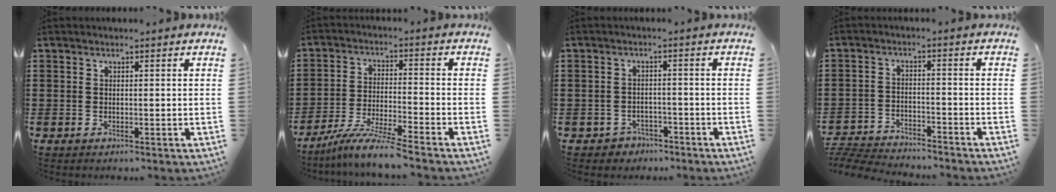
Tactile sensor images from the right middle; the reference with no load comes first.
{"total": 7.1, "force": [-6.3, -0.3, 3.4], "torque": [-0.069, -0.012, -0.118]}
{"total": 2.2, "force": [-2.0, 0.9, -0.1], "torque": [-0.008, 0.000, -0.044]}
{"total": 5.3, "force": [-5.3, 0.5, 0.5], "torque": [-0.018, 0.007, -0.111]}